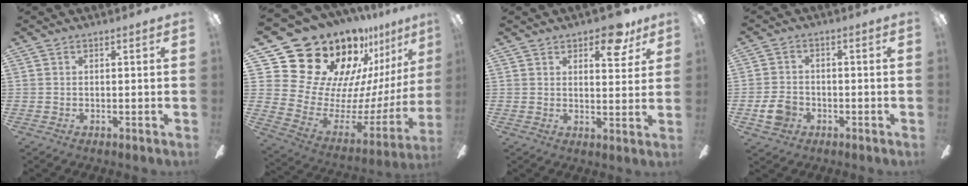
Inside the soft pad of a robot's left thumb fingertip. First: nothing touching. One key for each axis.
{"total": 26.0, "fx": 19.3, "fy": 13.5, "fz": 10.8, "tx": -0.179, "ty": -0.171, "tz": 0.394}
{"total": 8.9, "fx": 6.0, "fy": 3.7, "fz": 5.4, "tx": -0.056, "ty": -0.028, "tz": 0.096}
{"total": 6.2, "fx": -2.4, "fy": 4.8, "fz": 3.1, "tx": -0.067, "ty": 0.008, "tz": -0.046}